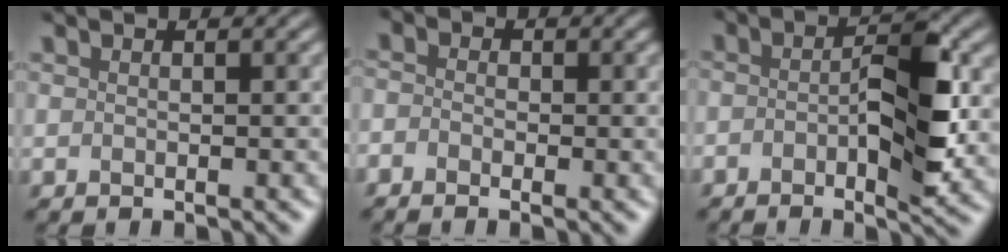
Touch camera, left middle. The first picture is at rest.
{"total": 2.2, "force": [-1.9, -0.5, -1.0], "torque": [-0.008, -0.001, -0.011]}
{"total": 3.5, "force": [-1.4, -0.2, 3.2], "torque": [-0.083, 0.000, -0.003]}